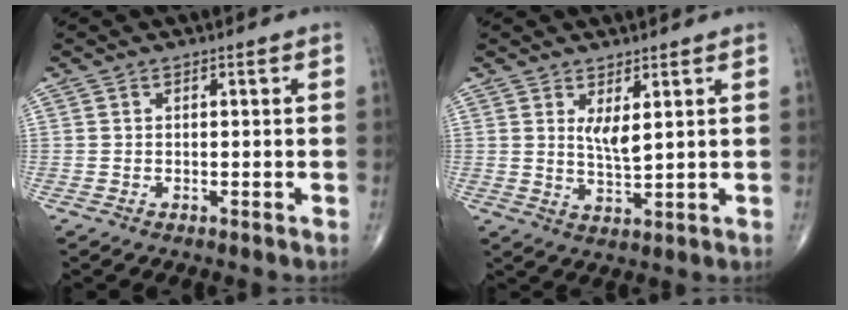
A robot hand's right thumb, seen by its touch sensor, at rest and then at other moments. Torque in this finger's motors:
{"motor_torque": [0.05, 0.33, -0.01, -0.23, 0.14]}